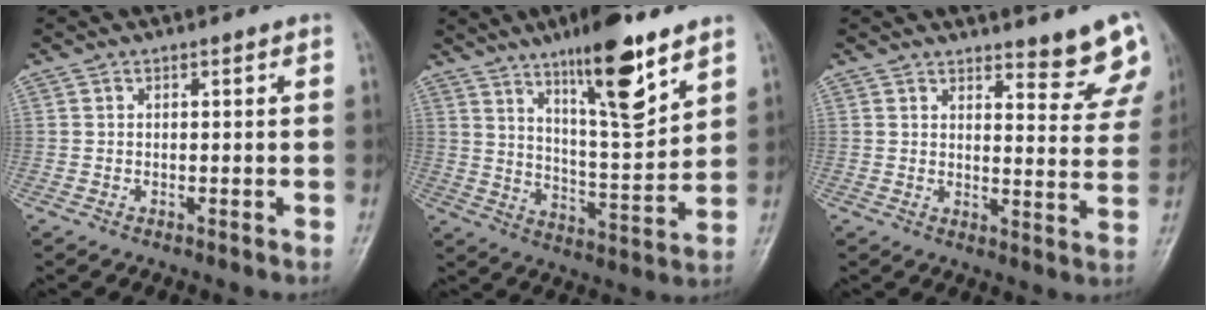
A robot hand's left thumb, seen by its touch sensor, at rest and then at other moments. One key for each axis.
{"total": 15.3, "fx": 9.6, "fy": 3.4, "fz": 11.4, "tx": -0.167, "ty": -0.059, "tz": 0.165}
{"total": 8.2, "fx": 7.1, "fy": 2.1, "fz": 3.5, "tx": -0.011, "ty": -0.054, "tz": 0.076}